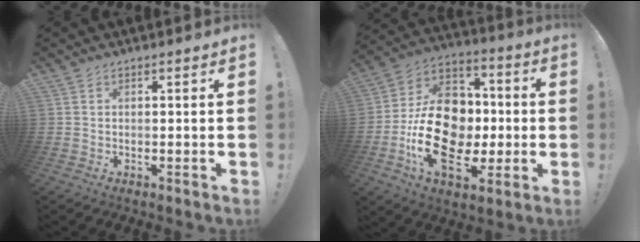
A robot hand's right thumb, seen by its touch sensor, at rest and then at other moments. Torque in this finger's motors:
{"motor_torque": [1.65, 2.15, 1.54, -1.24, 0.21]}